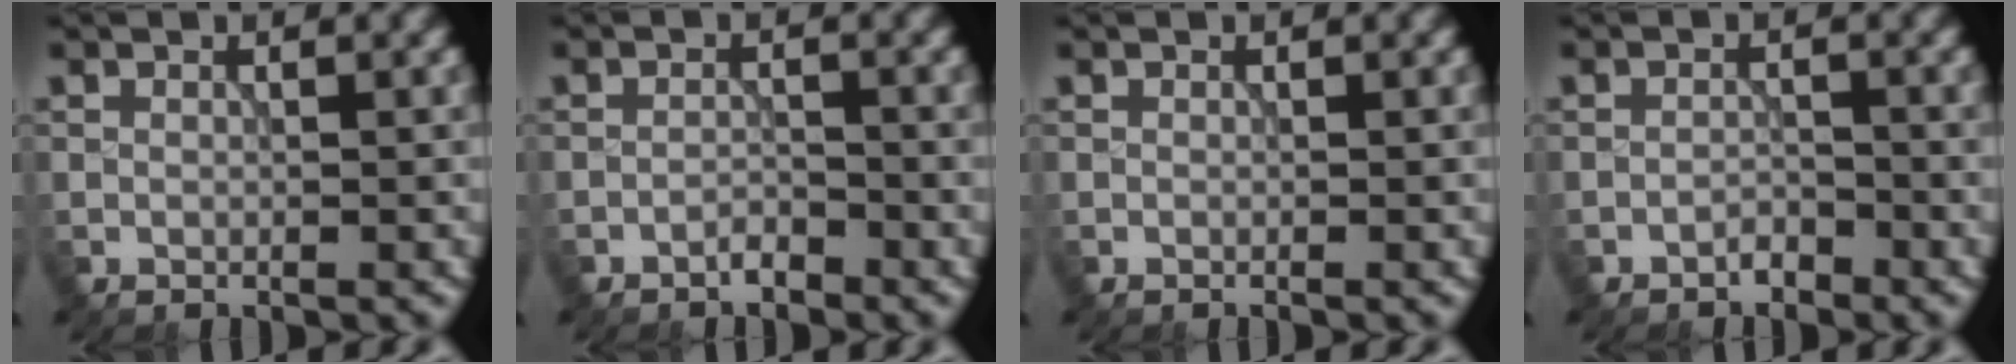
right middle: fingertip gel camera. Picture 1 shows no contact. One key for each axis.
{"total": 1.2, "fx": -1.1, "fy": 0.2, "fz": 0.5, "tx": -0.007, "ty": 0.004, "tz": -0.022}
{"total": 0.0}
{"total": 1.1, "fx": -1.1, "fy": 0.3, "fz": 0.3, "tx": -0.002, "ty": 0.004, "tz": -0.020}